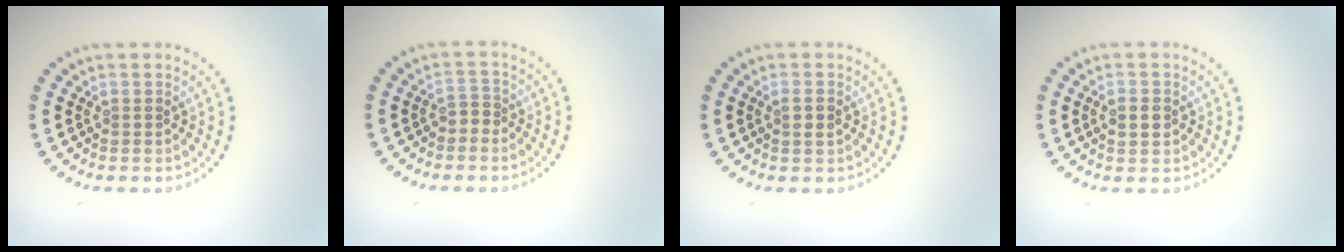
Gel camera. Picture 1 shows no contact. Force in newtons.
{"total": 1.0, "press": 0.8, "slide": 0.5}
{"total": 1.1, "press": 1.1, "slide": 0.4}
{"total": 1.6, "press": 1.6, "slide": 0.1}